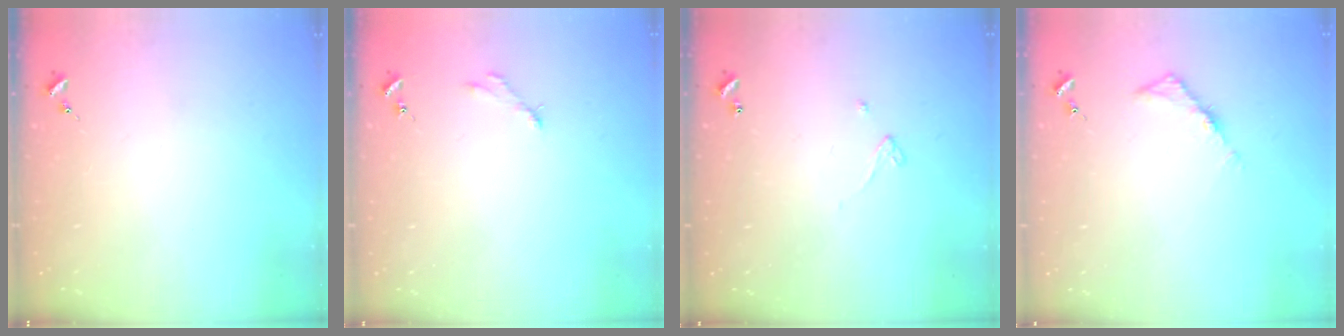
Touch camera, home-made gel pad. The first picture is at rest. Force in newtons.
{"total": 2.5, "press": 2.5, "slide": 0.3}
{"total": 2.6, "press": 2.6, "slide": 0.2}
{"total": 4.5, "press": 4.5, "slide": 0.4}